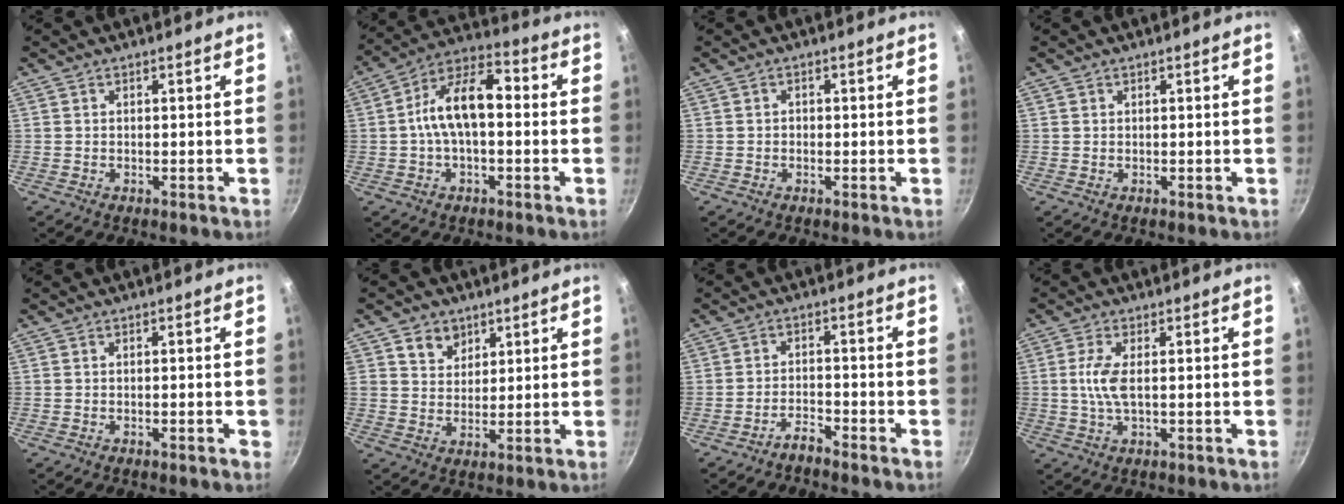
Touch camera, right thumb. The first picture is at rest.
{"total": 12.6, "force": [-0.1, 6.6, 10.7], "torque": [-0.167, 0.045, -0.018]}
{"total": 0.9, "force": [-0.1, 0.8, 0.4], "torque": [-0.005, 0.004, -0.003]}
{"total": 0.0}
{"total": 1.0, "force": [-0.5, 0.2, 0.8], "torque": [-0.012, 0.003, -0.008]}
{"total": 5.8, "force": [3.1, 4.5, 1.9], "torque": [-0.004, -0.012, 0.054]}
{"total": 2.8, "force": [-2.6, 0.4, 0.9], "torque": [-0.013, 0.026, -0.048]}
{"total": 5.1, "force": [0.3, 1.8, 4.8], "torque": [-0.111, 0.002, 0.006]}